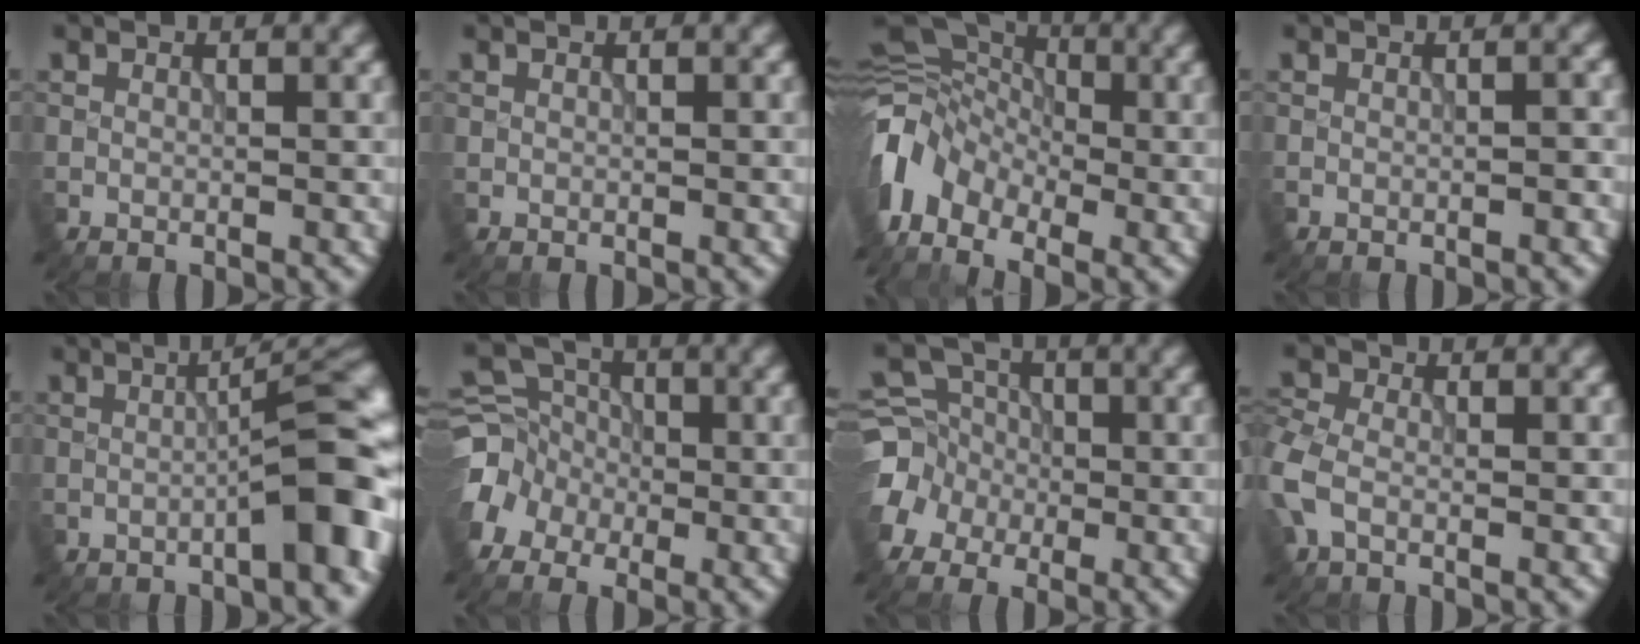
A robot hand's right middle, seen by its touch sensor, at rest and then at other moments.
{"total": 0.0}
{"total": 7.1, "force": [-3.1, 4.9, 4.0], "torque": [-0.075, -0.006, -0.077]}
{"total": 0.7, "force": [-0.2, 0.1, 0.7], "torque": [-0.009, 0.000, -0.003]}
{"total": 8.8, "force": [-1.4, 2.1, 8.4], "torque": [-0.090, 0.012, -0.022]}
{"total": 6.1, "force": [-2.6, 4.9, 2.5], "torque": [-0.041, 0.002, -0.054]}
{"total": 6.6, "force": [-2.2, 5.7, 2.4], "torque": [-0.044, 0.003, -0.059]}
{"total": 3.2, "force": [-0.6, 2.2, 2.2], "torque": [-0.059, 0.003, -0.024]}